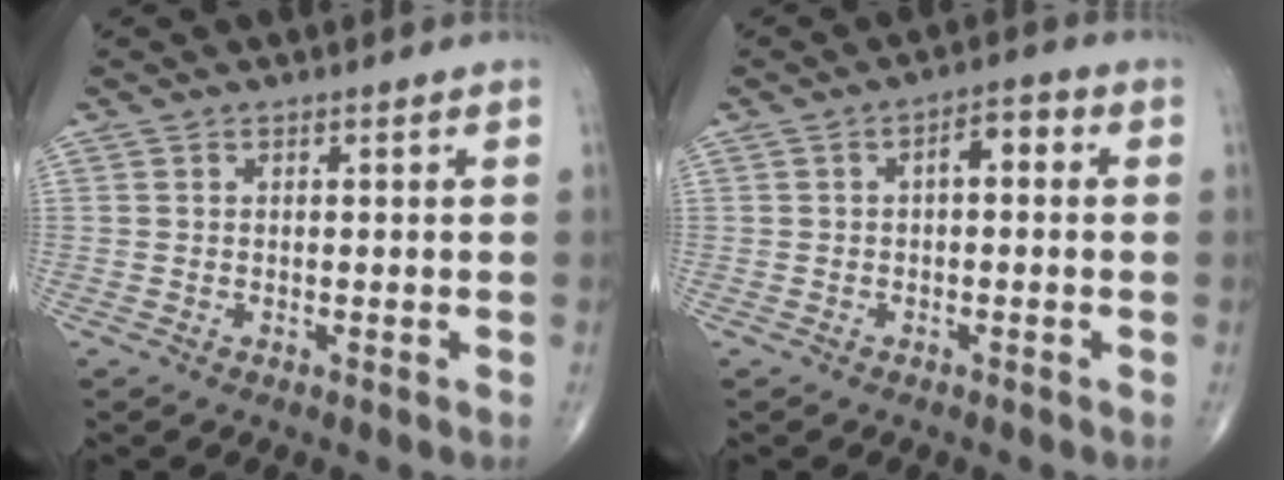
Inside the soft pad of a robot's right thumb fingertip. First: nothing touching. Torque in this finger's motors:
{"motor_torque": [0.37, 0.31, 0.22, -0.15, 0.00]}